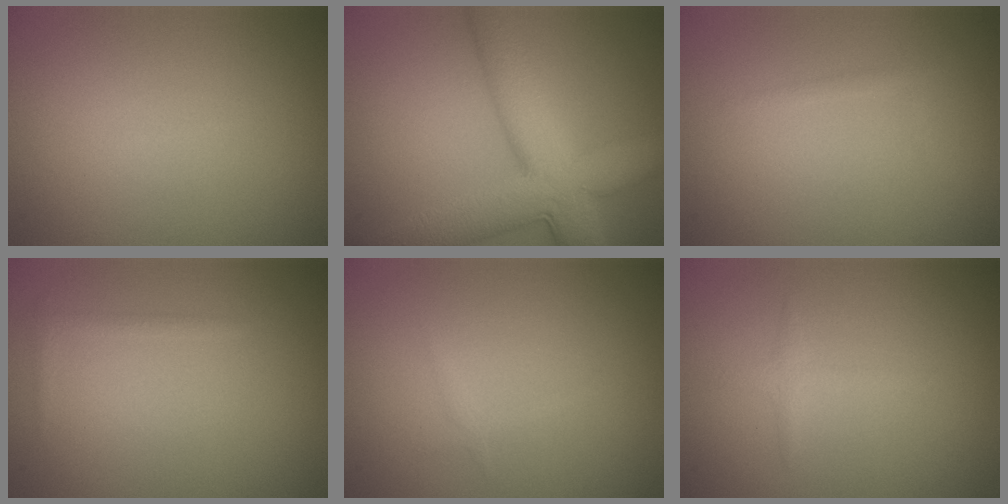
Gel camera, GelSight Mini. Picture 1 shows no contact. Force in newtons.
{"total": 9.0, "press": 9.0, "slide": 0.3}
{"total": 0.6, "press": 0.6, "slide": 0.1}
{"total": 0.7, "press": 0.7, "slide": 0.0}
{"total": 0.7, "press": 0.7, "slide": 0.1}
{"total": 1.0, "press": 1.0, "slide": 0.1}